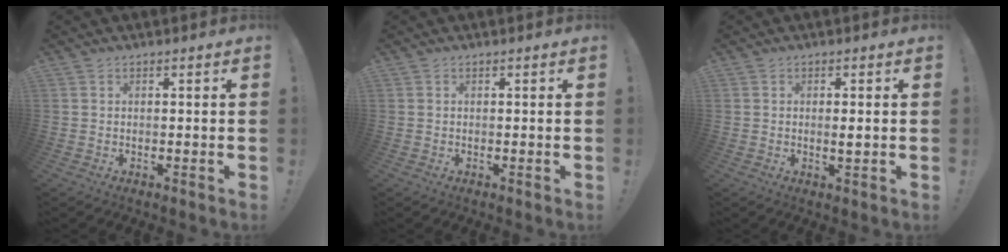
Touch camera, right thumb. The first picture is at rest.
{"total": 0.0}
{"total": 1.7, "force": [0.0, 0.3, 1.7], "torque": [-0.016, -0.008, -0.003]}